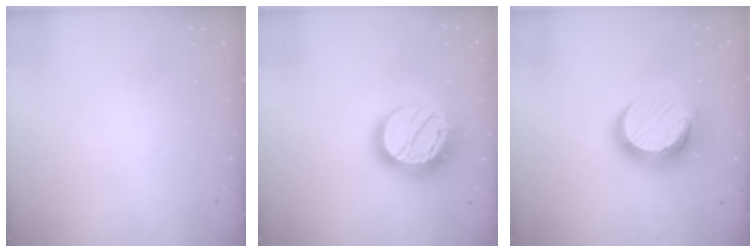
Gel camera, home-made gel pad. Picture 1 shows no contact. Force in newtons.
{"total": 17.3, "press": 17.3, "slide": 1.1}
{"total": 14.0, "press": 14.0, "slide": 1.1}